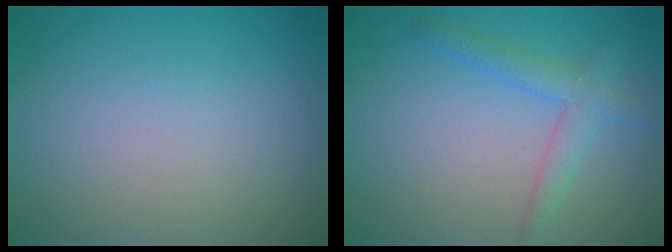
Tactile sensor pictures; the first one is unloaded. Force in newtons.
{"total": 2.5, "press": 2.5, "slide": 0.1}